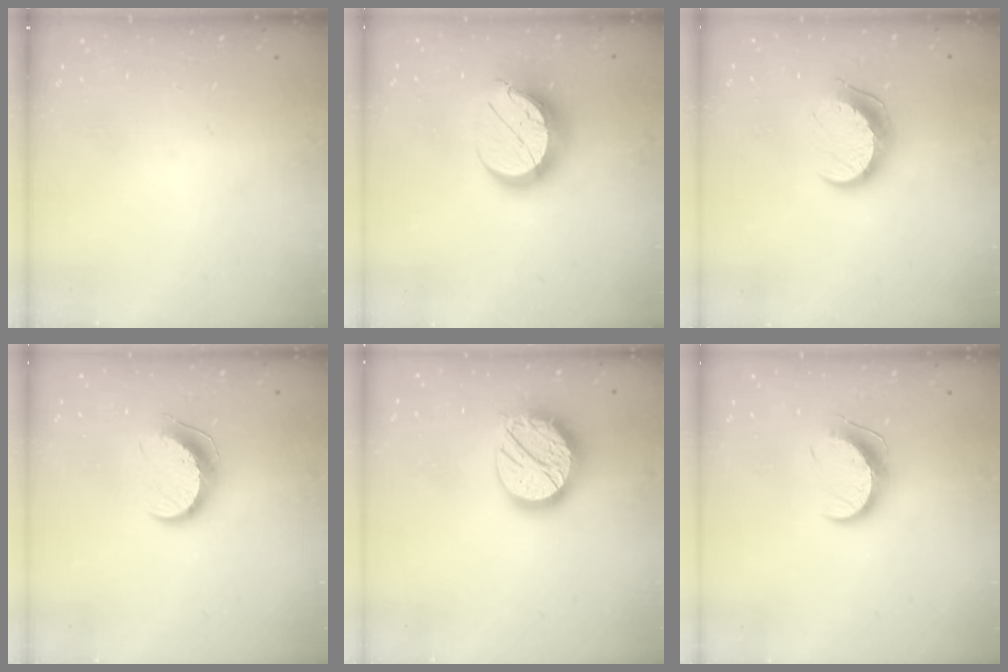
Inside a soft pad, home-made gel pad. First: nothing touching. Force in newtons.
{"total": 13.4, "press": 13.3, "slide": 1.4}
{"total": 10.3, "press": 10.3, "slide": 0.3}
{"total": 9.9, "press": 9.8, "slide": 0.5}
{"total": 16.0, "press": 16.0, "slide": 0.8}
{"total": 9.7, "press": 9.6, "slide": 0.6}